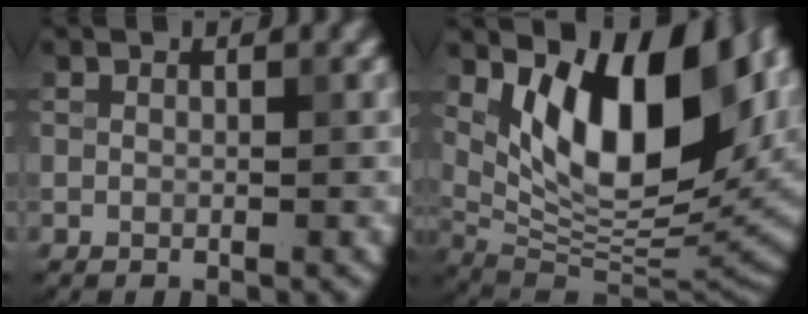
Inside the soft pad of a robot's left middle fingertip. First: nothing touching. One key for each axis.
{"total": 14.9, "fx": 4.5, "fy": 7.2, "fz": 12.3, "tx": -0.162, "ty": -0.005, "tz": 0.083}